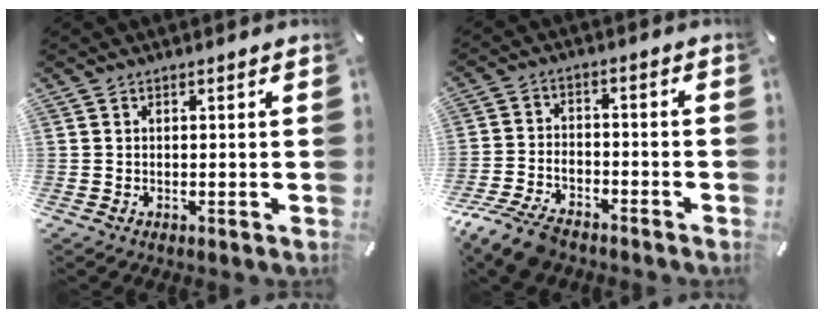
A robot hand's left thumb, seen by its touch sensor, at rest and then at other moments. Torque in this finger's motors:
{"motor_torque": [0.02, 0.62, 0.32, 0.31, 0.12]}